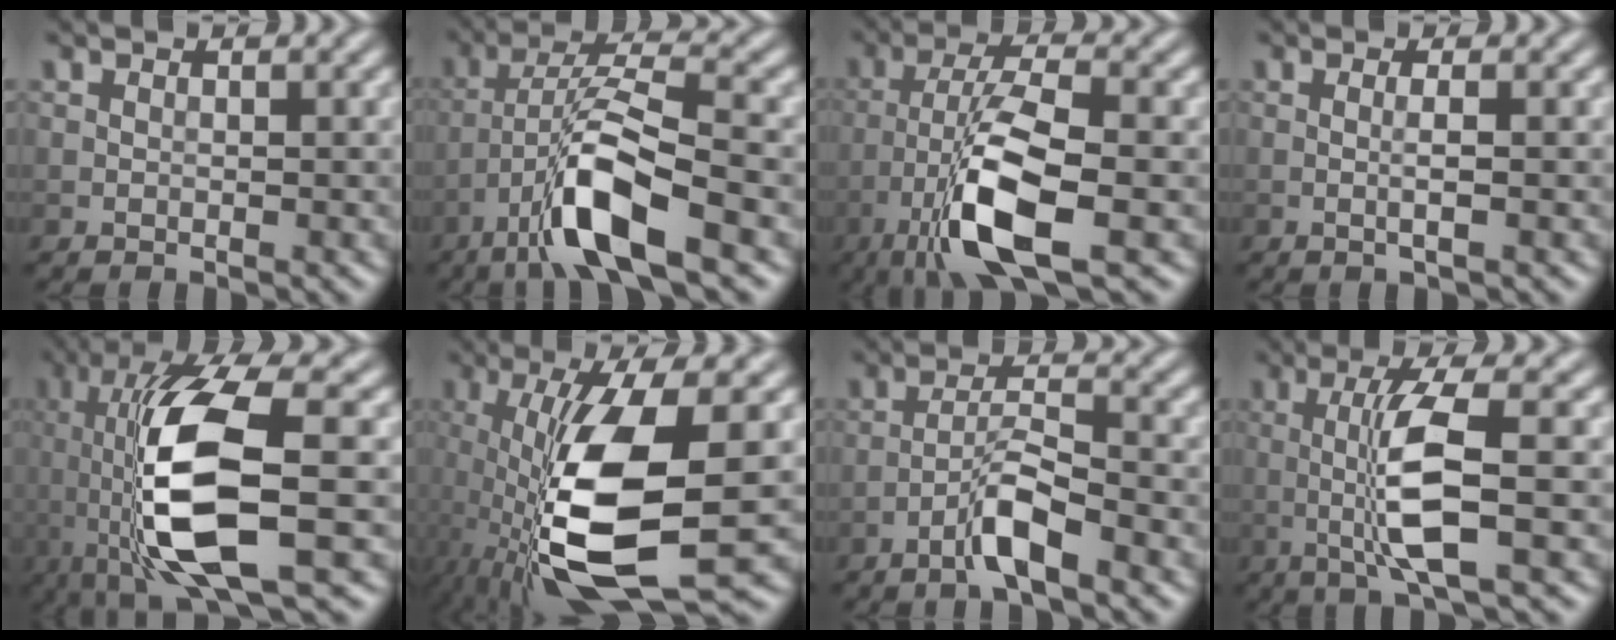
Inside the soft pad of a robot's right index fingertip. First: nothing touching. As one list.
[{"total": 8.2, "force": [-4.3, 1.5, 6.9], "torque": [-0.130, 0.008, -0.086]}, {"total": 9.2, "force": [-4.1, 2.4, 7.9], "torque": [-0.148, 0.008, -0.083]}, {"total": 1.4, "force": [0.0, 0.2, 1.4], "torque": [-0.024, 0.001, -0.004]}, {"total": 12.1, "force": [-0.8, 3.8, 11.5], "torque": [-0.225, -0.012, -0.012]}, {"total": 11.6, "force": [-2.1, 3.4, 10.9], "torque": [-0.216, -0.021, -0.034]}, {"total": 3.7, "force": [-2.3, 0.4, 2.9], "torque": [-0.056, 0.013, -0.049]}, {"total": 5.9, "force": [-0.7, 0.8, 5.8], "torque": [-0.117, 0.003, -0.013]}]